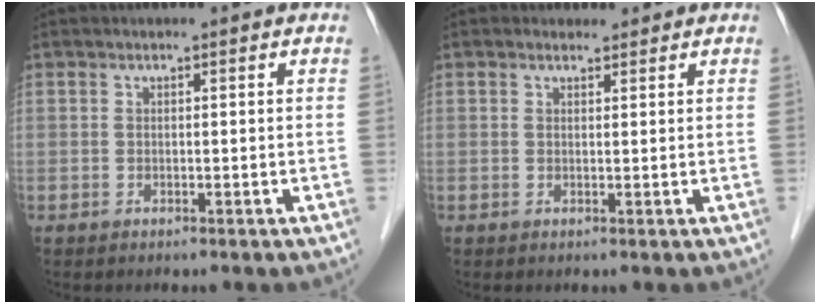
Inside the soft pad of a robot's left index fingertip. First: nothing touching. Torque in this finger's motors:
{"motor_torque": [0.45, -0.33, -0.02, -0.01]}